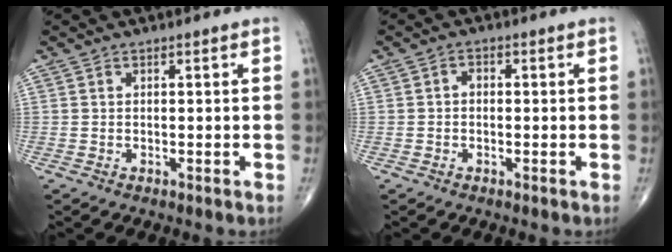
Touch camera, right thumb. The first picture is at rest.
{"total": 1.6, "force": [-0.1, 1.2, 1.1], "torque": [-0.010, 0.007, -0.007]}